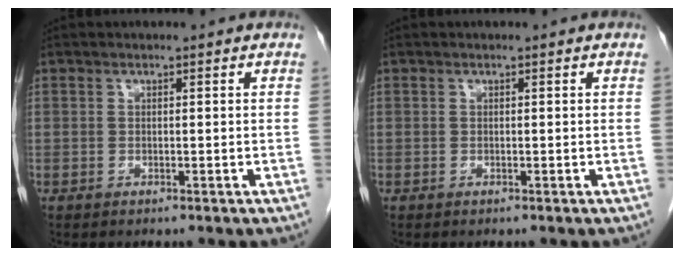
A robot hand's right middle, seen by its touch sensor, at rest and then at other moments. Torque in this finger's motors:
{"motor_torque": [0.00, -0.03, 0.00, 0.00]}